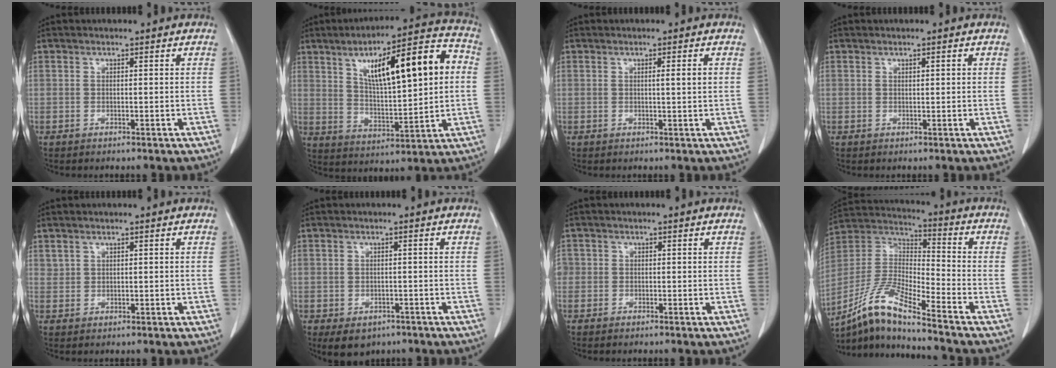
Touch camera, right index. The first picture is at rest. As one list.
[{"total": 17.9, "force": [4.4, 4.0, 16.9], "torque": [-0.257, 0.032, 0.072]}, {"total": 1.7, "force": [0.3, -0.2, 1.7], "torque": [-0.028, 0.000, 0.005]}, {"total": 0.8, "force": [0.3, 0.1, 0.7], "torque": [-0.014, 0.001, 0.005]}, {"total": 0.9, "force": [0.7, 0.5, 0.3], "torque": [-0.003, 0.003, 0.018]}, {"total": 5.4, "force": [-3.4, 3.7, 2.1], "torque": [-0.027, 0.000, -0.040]}, {"total": 1.5, "force": [-0.7, 1.3, 0.3], "torque": [-0.005, 0.004, -0.017]}, {"total": 12.6, "force": [-10.1, 0.0, 7.4], "torque": [-0.163, 0.003, -0.195]}]